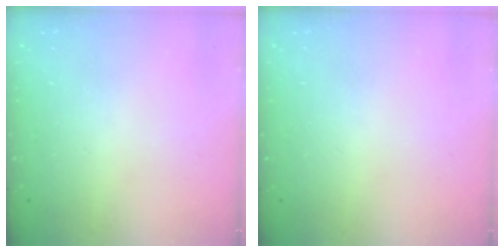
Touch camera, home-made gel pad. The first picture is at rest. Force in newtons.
{"total": 0.0}